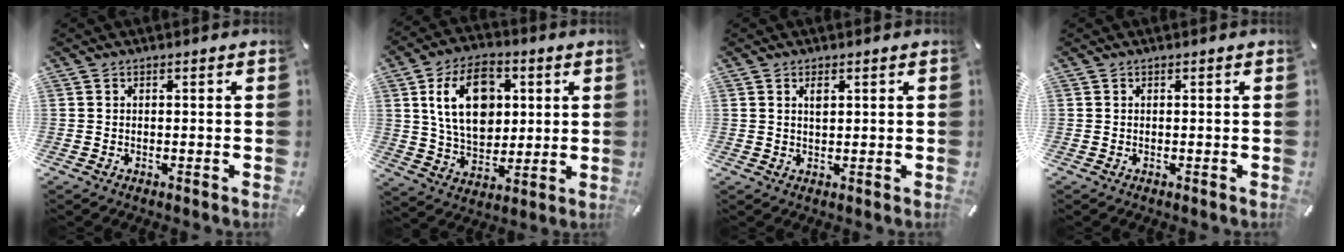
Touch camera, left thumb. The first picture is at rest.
{"total": 16.0, "force": [3.8, 11.2, 10.7], "torque": [-0.201, 0.009, 0.065]}
{"total": 1.8, "force": [0.7, 0.8, 1.4], "torque": [-0.031, 0.001, 0.013]}
{"total": 0.0}